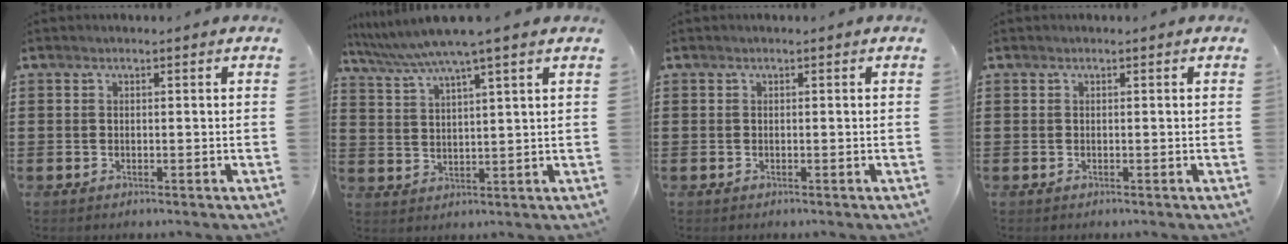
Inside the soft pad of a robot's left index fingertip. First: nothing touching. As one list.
[{"total": 5.7, "force": [4.3, -0.5, 3.8], "torque": [-0.085, -0.018, 0.070]}, {"total": 0.0}, {"total": 0.0}]